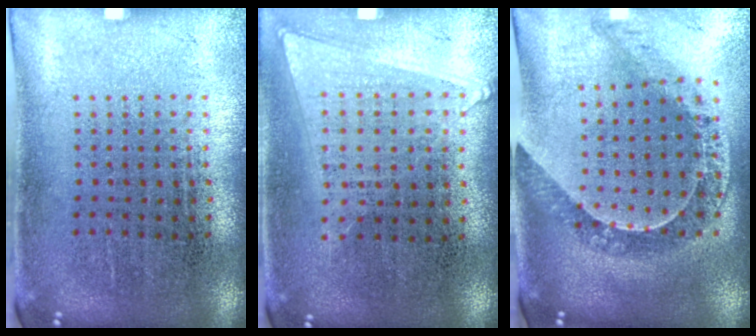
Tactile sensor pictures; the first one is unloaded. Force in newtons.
{"total": 1.0, "press": 0.9, "slide": 0.5}
{"total": 1.1, "press": 1.1, "slide": 0.2}